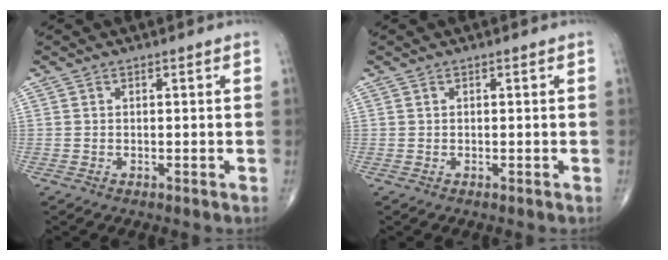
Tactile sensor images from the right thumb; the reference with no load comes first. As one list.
[{"total": 0.0}]